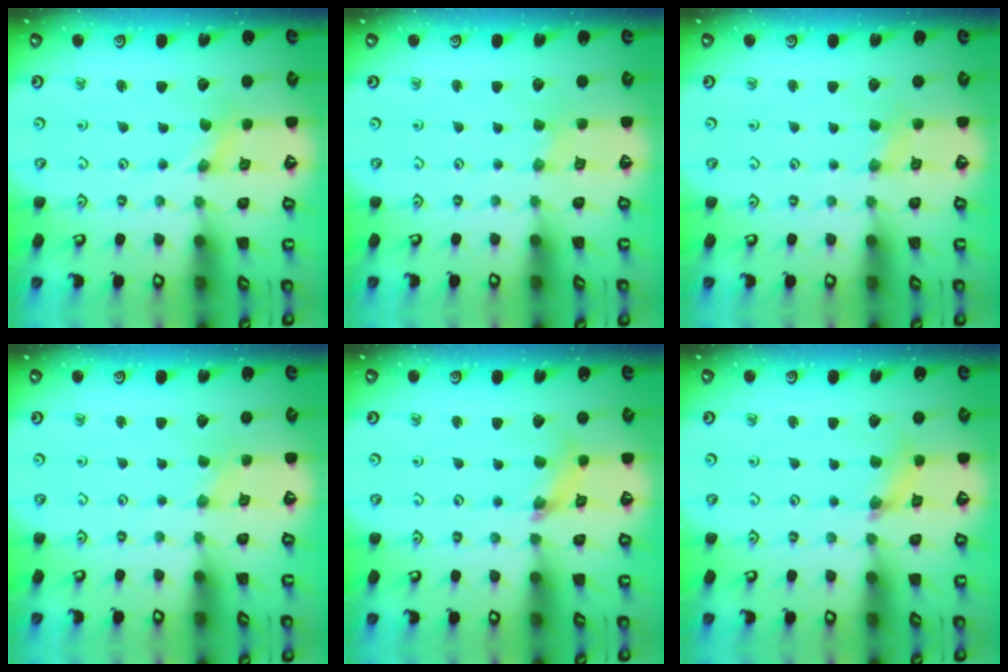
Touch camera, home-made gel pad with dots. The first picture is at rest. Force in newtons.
{"total": 0.9, "press": 0.9, "slide": 0.2}
{"total": 2.9, "press": 2.9, "slide": 0.5}
{"total": 0.0}
{"total": 5.6, "press": 5.6, "slide": 0.5}
{"total": 5.3, "press": 5.2, "slide": 0.5}